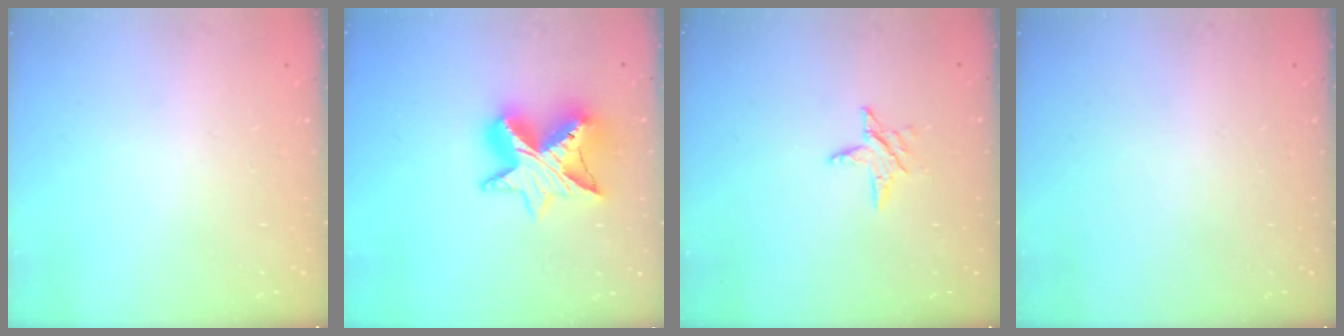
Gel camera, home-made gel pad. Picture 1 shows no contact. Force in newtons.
{"total": 13.3, "press": 13.2, "slide": 0.9}
{"total": 5.1, "press": 5.1, "slide": 0.6}
{"total": 0.0}